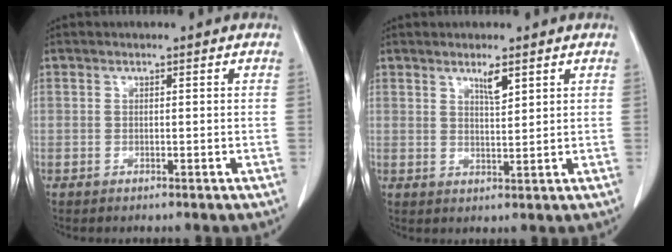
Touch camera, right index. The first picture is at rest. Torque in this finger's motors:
{"motor_torque": [0.11, 0.10, 0.04, 0.02]}